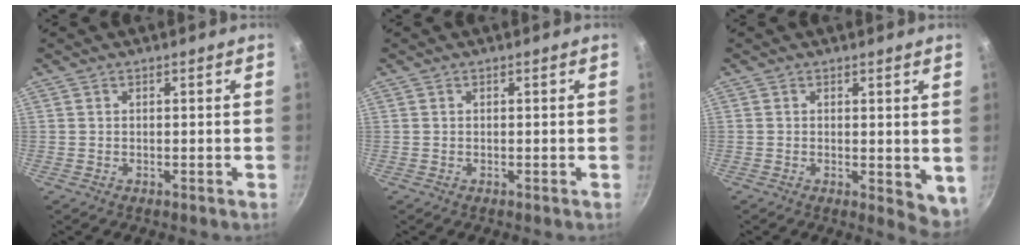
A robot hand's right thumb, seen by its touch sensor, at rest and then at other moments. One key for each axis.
{"total": 0.0}
{"total": 5.1, "fx": 0.4, "fy": 2.7, "fz": 4.3, "tx": -0.052, "ty": -0.011, "tz": 0.007}